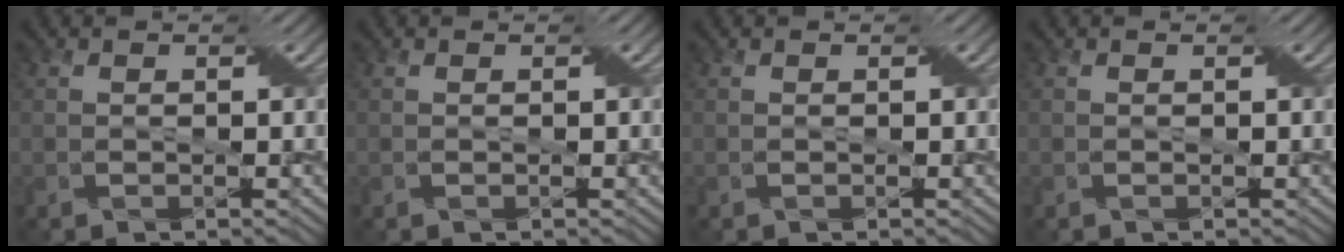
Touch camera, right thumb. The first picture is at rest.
{"total": 0.0}
{"total": 0.0}
{"total": 0.0}